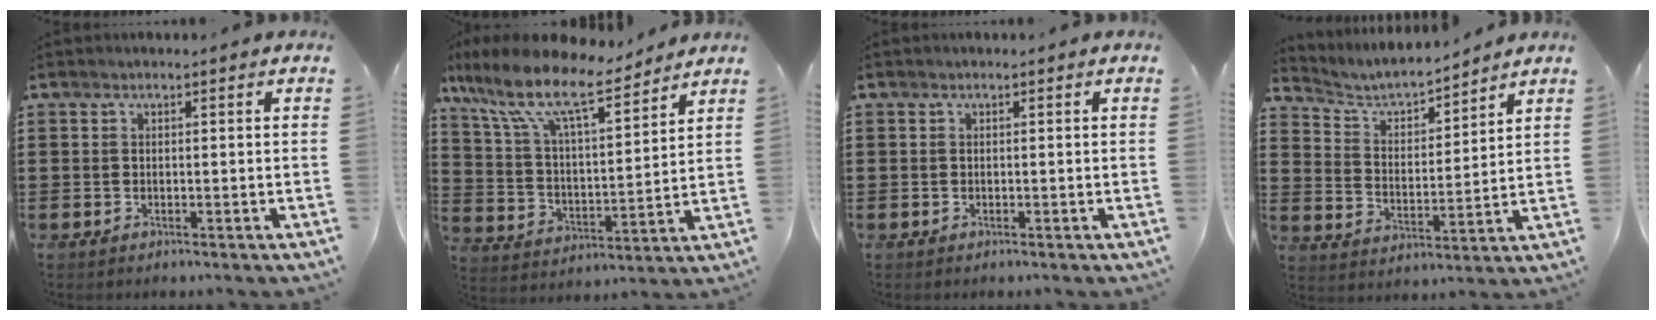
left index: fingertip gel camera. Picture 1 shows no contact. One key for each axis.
{"total": 11.5, "fx": 8.6, "fy": 2.5, "fz": 7.1, "tx": -0.168, "ty": -0.043, "tz": 0.146}
{"total": 0.0}
{"total": 4.8, "fx": 4.5, "fy": 0.9, "fz": 1.1, "tx": -0.048, "ty": -0.032, "tz": 0.073}